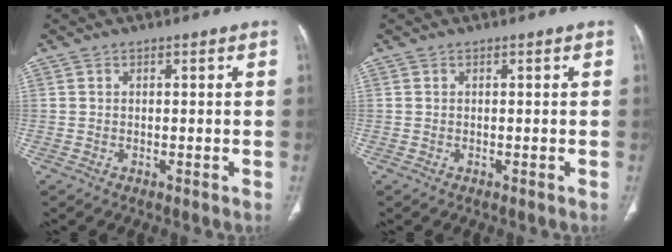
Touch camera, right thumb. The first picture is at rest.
{"total": 0.0}